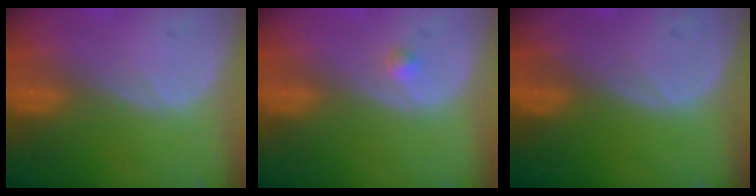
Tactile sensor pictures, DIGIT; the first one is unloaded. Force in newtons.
{"total": 0.8, "press": 0.8, "slide": 0.1}
{"total": 0.0}